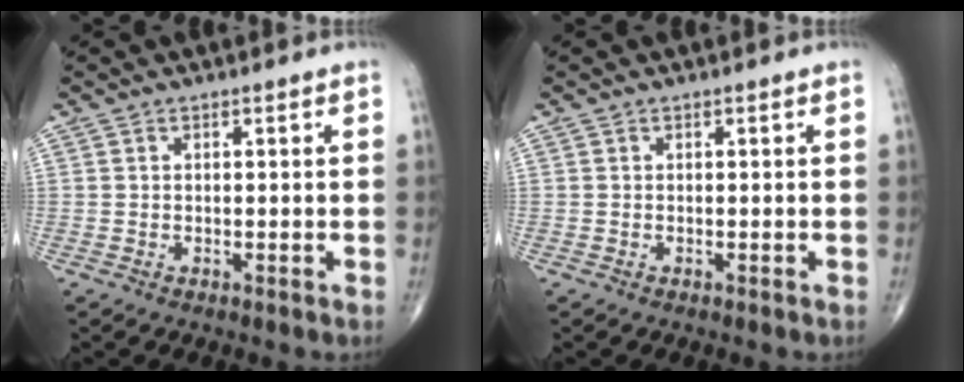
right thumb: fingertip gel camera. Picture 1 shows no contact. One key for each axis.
{"total": 0.0}